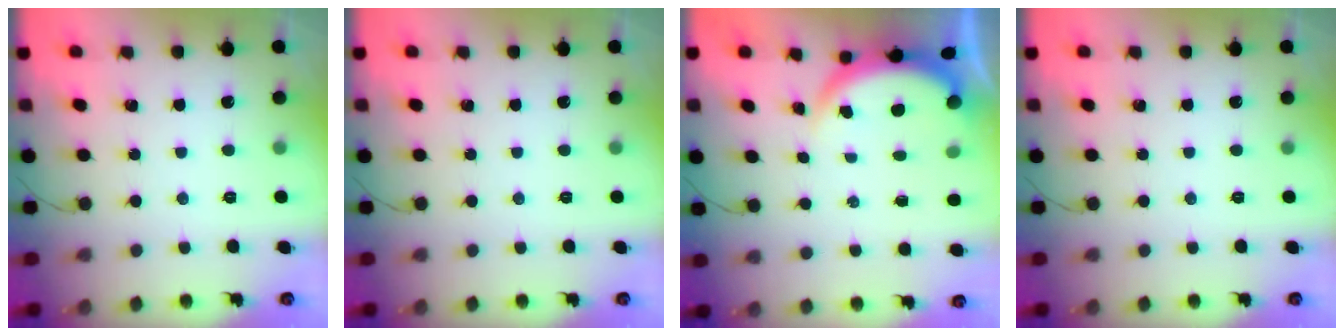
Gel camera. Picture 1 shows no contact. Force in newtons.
{"total": 0.0}
{"total": 3.8, "press": 3.8, "slide": 0.2}
{"total": 0.0}